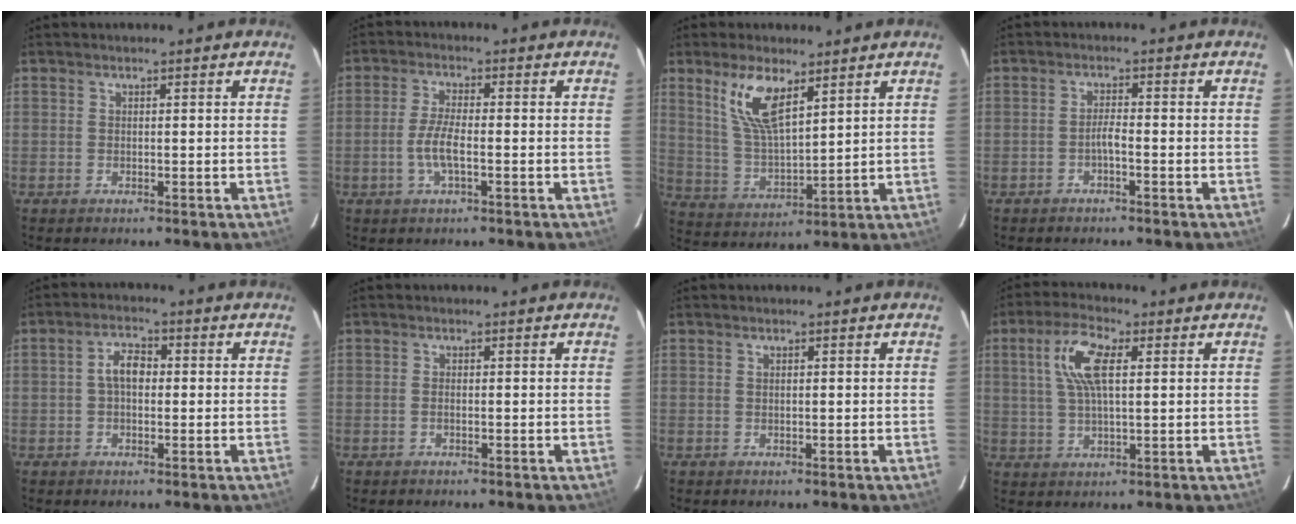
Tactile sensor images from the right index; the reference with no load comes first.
{"total": 5.1, "force": [-1.5, 1.2, 4.7], "torque": [-0.099, 0.000, -0.029]}
{"total": 10.6, "force": [6.2, 3.5, 7.9], "torque": [-0.154, 0.001, 0.132]}
{"total": 2.7, "force": [-1.6, 0.1, 2.1], "torque": [-0.047, 0.008, -0.031]}
{"total": 4.4, "force": [0.2, 2.5, 3.5], "torque": [-0.065, 0.015, 0.004]}
{"total": 0.7, "force": [-0.2, 0.3, 0.6], "torque": [-0.013, 0.001, -0.004]}
{"total": 0.5, "force": [0.2, 0.1, 0.5], "torque": [-0.008, 0.002, 0.005]}
{"total": 8.9, "force": [2.7, 3.2, 7.9], "torque": [-0.154, 0.015, 0.052]}